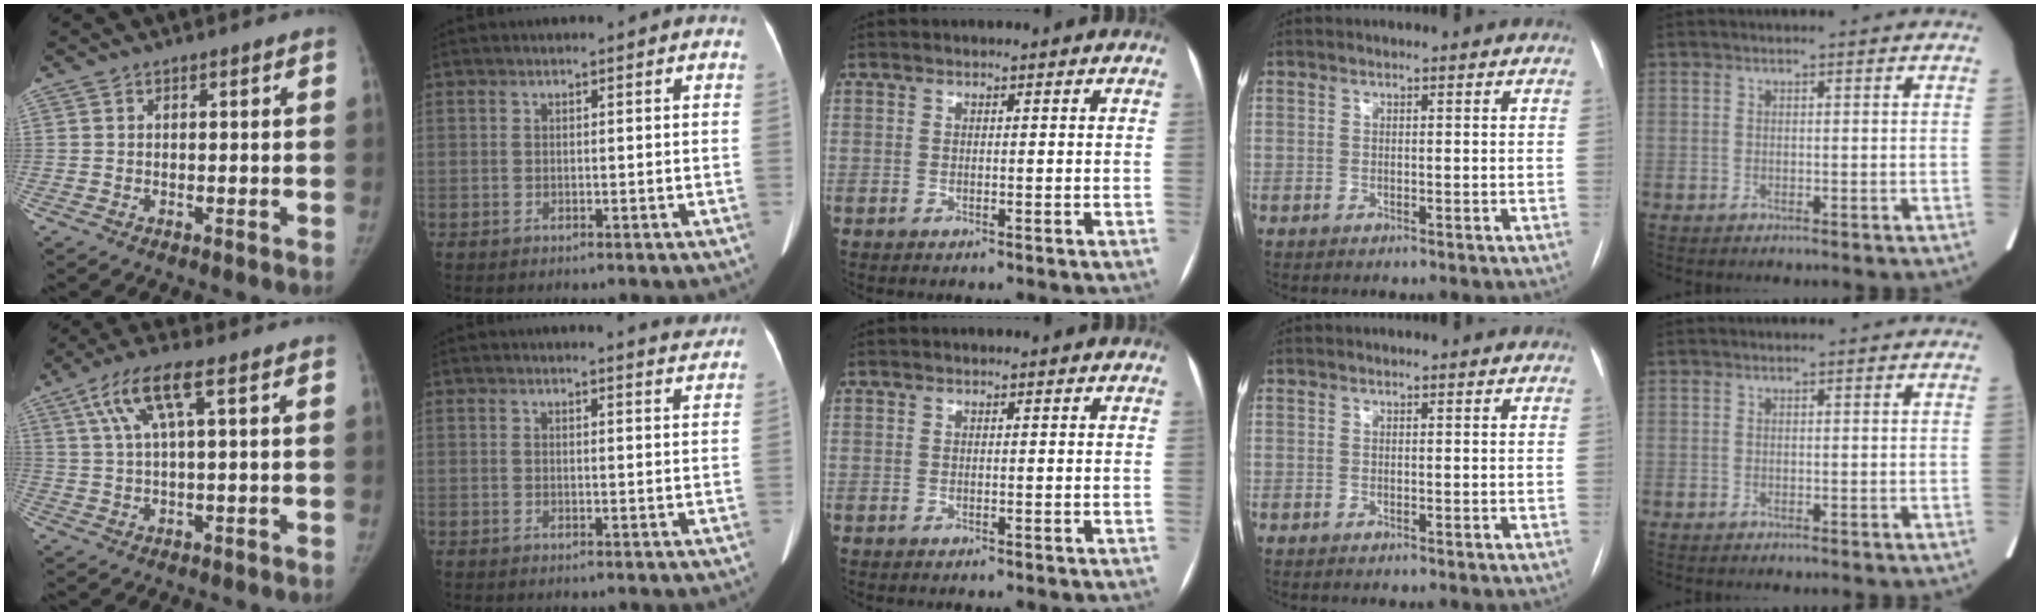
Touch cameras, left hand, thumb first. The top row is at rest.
{"thumb": {"total": 8.1, "force": [3.2, 1.5, 7.3], "torque": [-0.167, 0.013, 0.062]}, "index": {"total": 3.1, "force": [3.1, -0.2, 0.3], "torque": [-0.008, -0.015, 0.023]}}